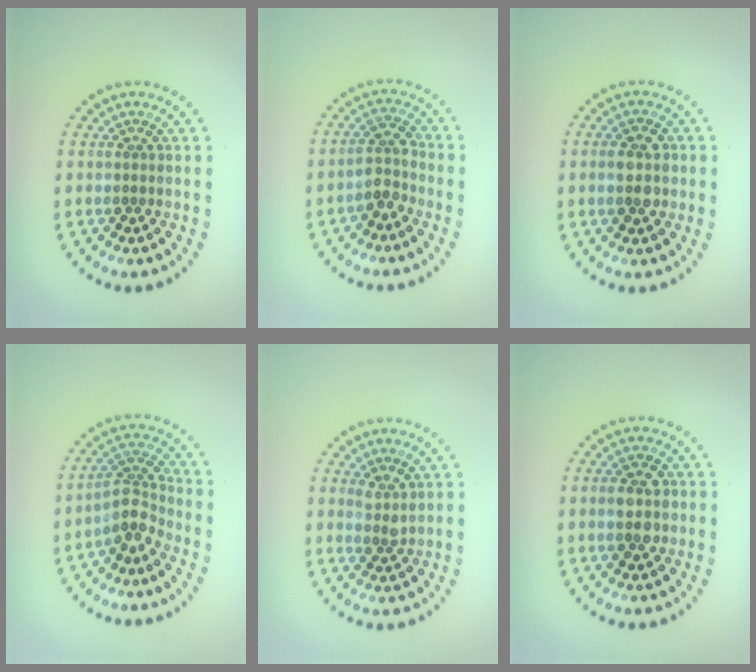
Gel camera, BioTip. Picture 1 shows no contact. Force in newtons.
{"total": 2.2, "press": 1.9, "slide": 1.1}
{"total": 2.8, "press": 2.8, "slide": 0.1}
{"total": 2.9, "press": 2.2, "slide": 1.9}
{"total": 1.5, "press": 1.2, "slide": 0.9}
{"total": 2.9, "press": 2.9, "slide": 0.1}